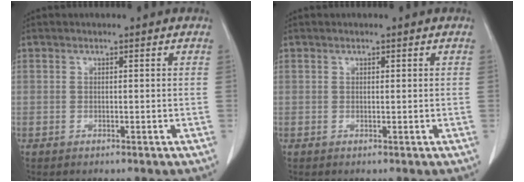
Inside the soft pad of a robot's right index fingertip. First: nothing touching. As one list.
[{"total": 0.0}]